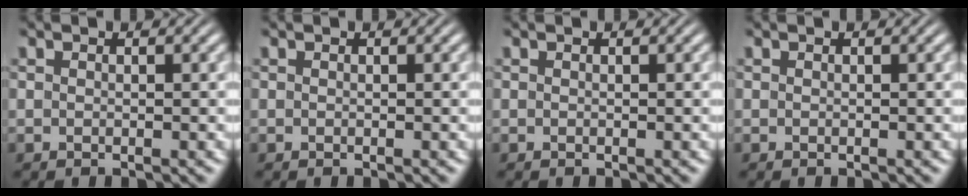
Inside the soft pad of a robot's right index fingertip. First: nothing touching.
{"total": 0.0}
{"total": 0.0}
{"total": 0.0}